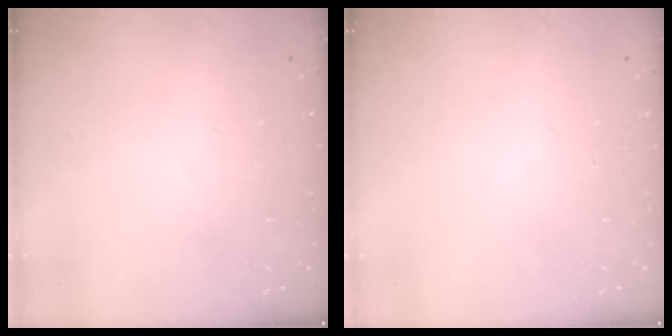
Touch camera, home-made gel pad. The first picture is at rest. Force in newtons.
{"total": 0.6, "press": 0.0, "slide": 0.6}